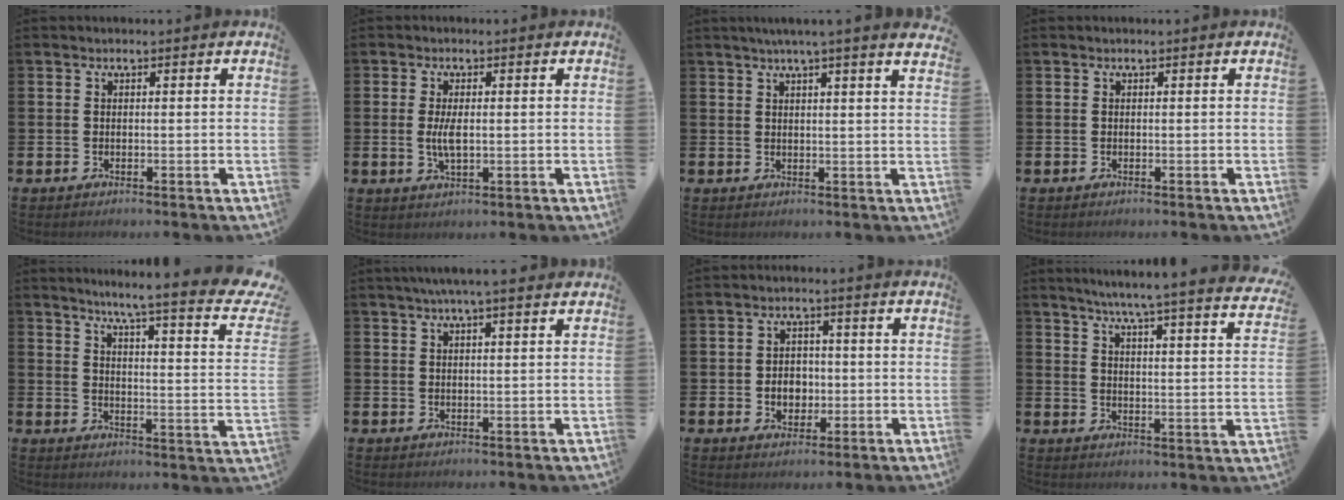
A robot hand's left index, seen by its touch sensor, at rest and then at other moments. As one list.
[{"total": 3.3, "force": [0.2, 1.2, 3.1], "torque": [-0.057, 0.004, 0.001]}, {"total": 3.5, "force": [3.2, -0.9, 1.2], "torque": [-0.024, -0.014, 0.056]}, {"total": 0.0}, {"total": 5.8, "force": [4.8, -0.1, 3.3], "torque": [-0.056, -0.057, 0.066]}, {"total": 3.6, "force": [3.0, -0.1, 1.9], "torque": [-0.032, -0.007, 0.052]}, {"total": 3.6, "force": [-0.6, 3.0, 1.8], "torque": [-0.027, 0.002, -0.020]}, {"total": 5.7, "force": [5.2, -0.5, 2.2], "torque": [-0.060, -0.048, 0.083]}]